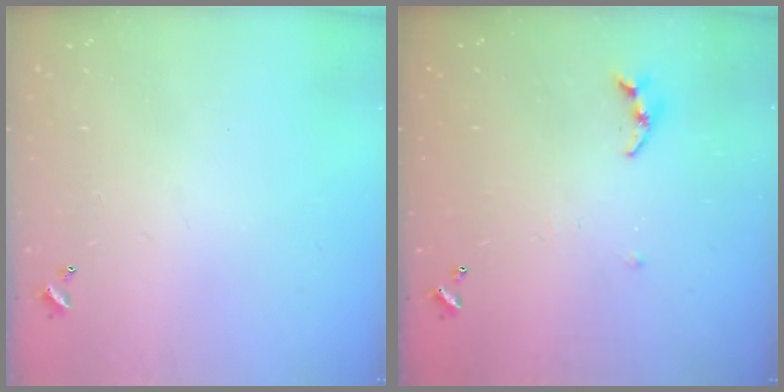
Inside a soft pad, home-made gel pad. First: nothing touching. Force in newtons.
{"total": 4.0, "press": 3.9, "slide": 0.5}